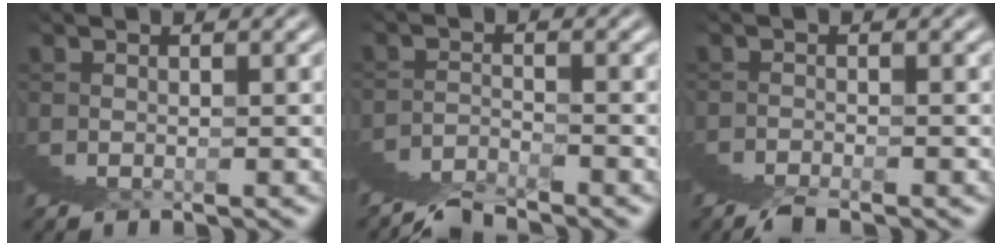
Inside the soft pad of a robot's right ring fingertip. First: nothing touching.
{"total": 2.0, "force": [-1.7, -0.5, 0.8], "torque": [0.008, 0.012, -0.039]}
{"total": 1.3, "force": [-0.2, -1.3, 0.2], "torque": [0.010, 0.018, -0.011]}